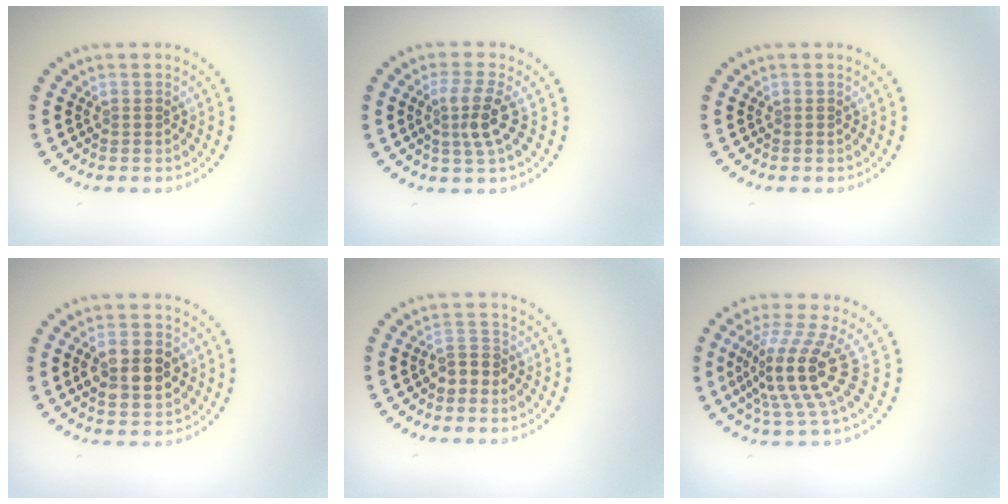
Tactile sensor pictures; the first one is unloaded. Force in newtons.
{"total": 2.9, "press": 2.4, "slide": 1.6}
{"total": 0.0}
{"total": 4.9, "press": 4.9, "slide": 0.1}
{"total": 2.0, "press": 1.8, "slide": 0.9}
{"total": 5.3, "press": 3.9, "slide": 3.7}